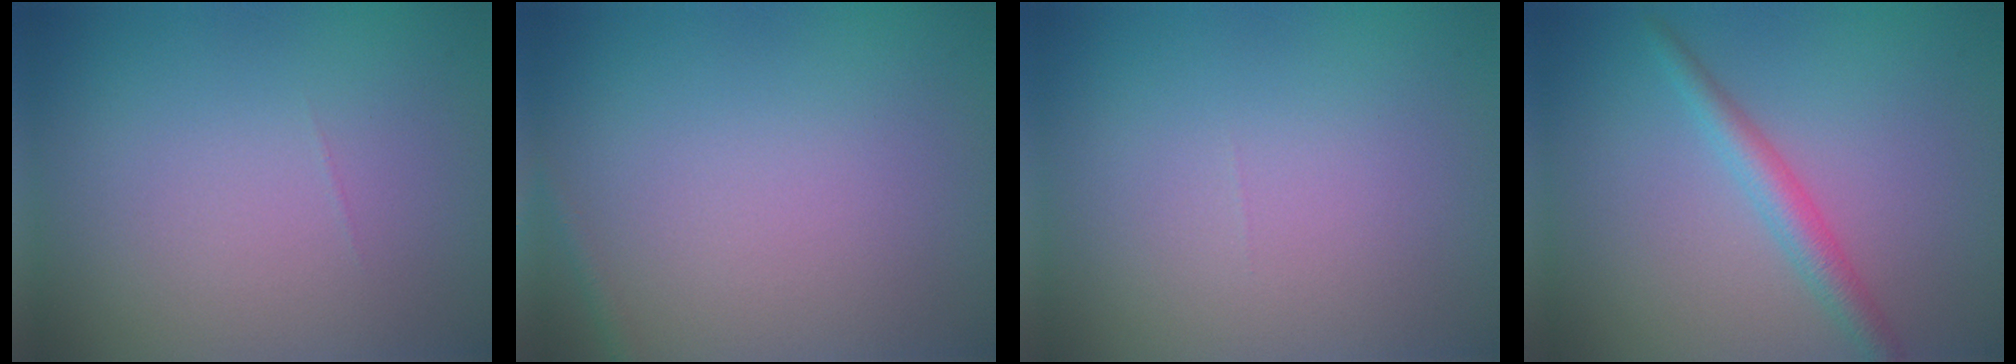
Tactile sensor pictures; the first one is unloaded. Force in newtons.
{"total": 0.8, "press": 0.8, "slide": 0.1}
{"total": 0.0}
{"total": 2.7, "press": 2.7, "slide": 0.1}